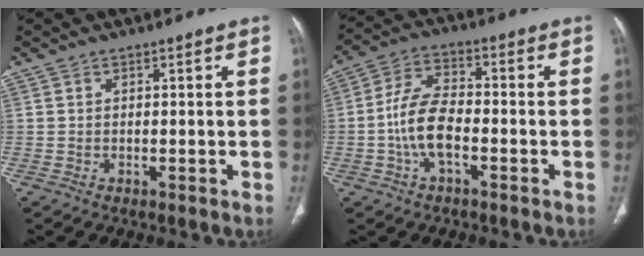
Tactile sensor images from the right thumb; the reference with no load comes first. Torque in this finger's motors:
{"motor_torque": [2.22, 2.12, 1.02, -0.92, 0.10]}